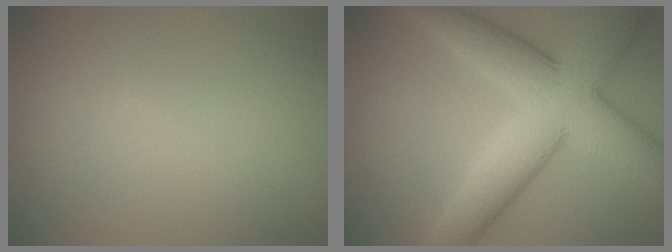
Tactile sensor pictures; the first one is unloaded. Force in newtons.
{"total": 9.5, "press": 9.5, "slide": 0.2}